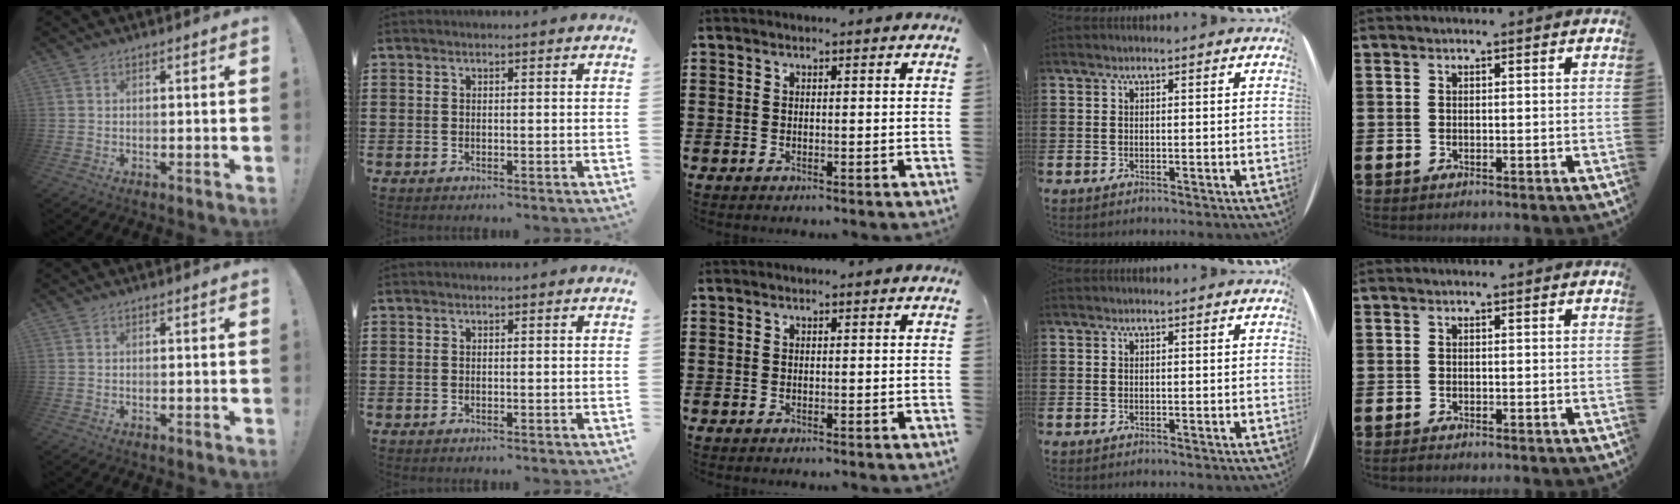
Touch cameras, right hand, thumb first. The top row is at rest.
{}